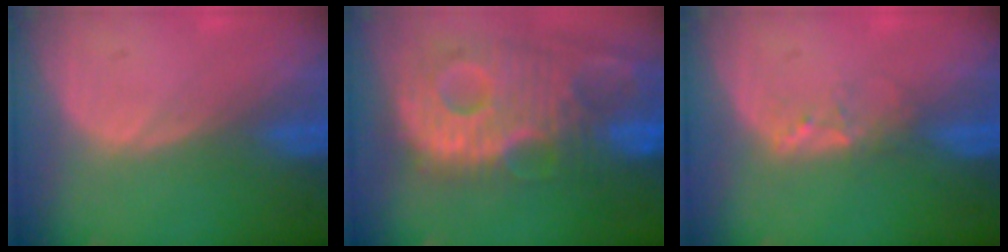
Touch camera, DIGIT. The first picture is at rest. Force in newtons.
{"total": 13.8, "press": 12.0, "slide": 6.9}
{"total": 2.0, "press": 1.9, "slide": 0.4}